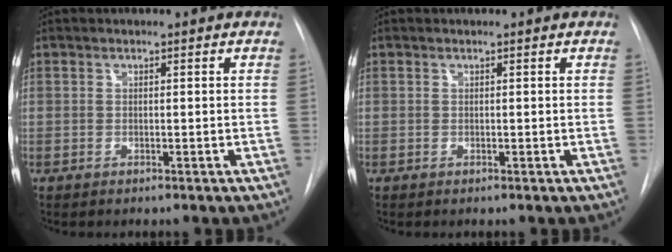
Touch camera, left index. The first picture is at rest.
{"total": 0.0}